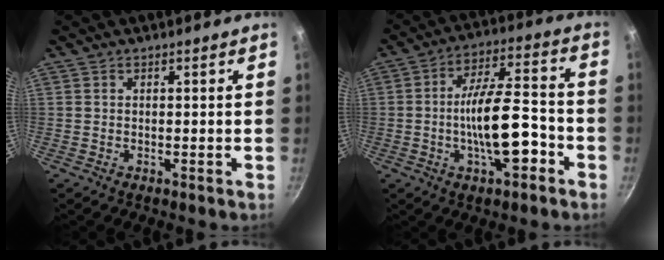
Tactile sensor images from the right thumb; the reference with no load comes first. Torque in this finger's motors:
{"motor_torque": [3.12, 1.89, 1.95, -0.83, 0.58]}